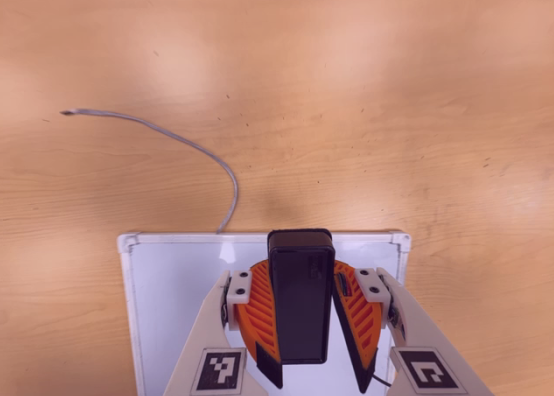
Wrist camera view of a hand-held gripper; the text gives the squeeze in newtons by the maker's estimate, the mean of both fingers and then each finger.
{"total": 10.2, "left": 9.4, "right": 11.0}